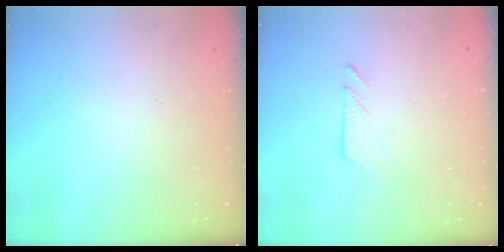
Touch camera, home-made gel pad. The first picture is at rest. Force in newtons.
{"total": 2.5, "press": 2.5, "slide": 0.4}